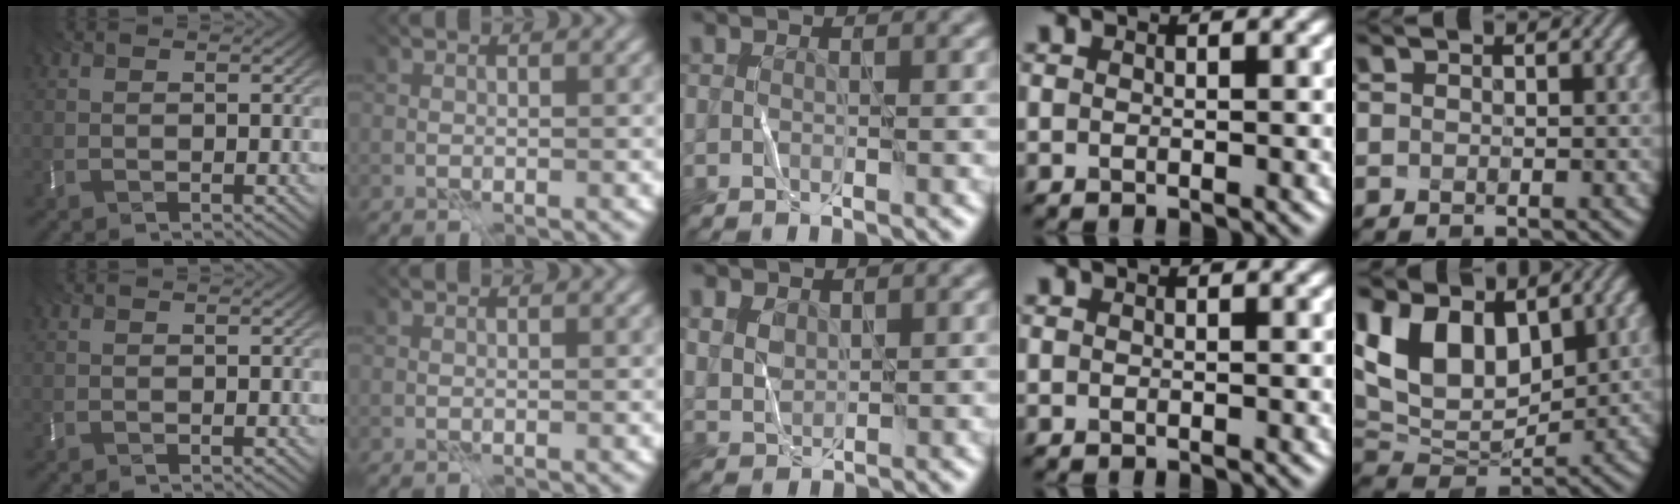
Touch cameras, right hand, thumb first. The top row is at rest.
{"middle": {"total": 0.9, "force": [0.7, 0.6, -0.1], "torque": [-0.024, 0.002, 0.032]}, "little": {"total": 7.5, "force": [2.8, 4.7, 5.1], "torque": [-0.118, -0.007, 0.056]}}